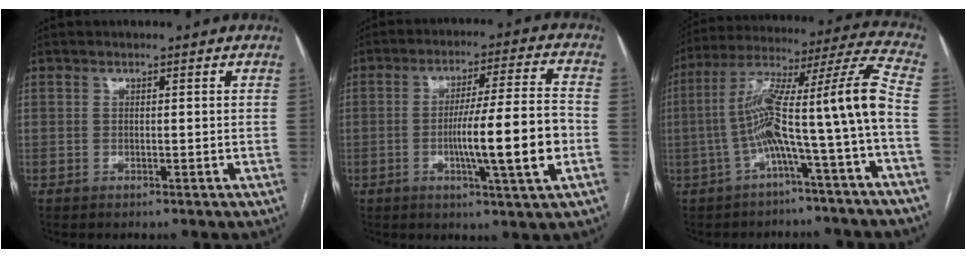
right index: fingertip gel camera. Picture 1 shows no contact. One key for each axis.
{"total": 13.0, "fx": -2.9, "fy": -0.4, "fz": 12.7, "tx": -0.206, "ty": -0.002, "tz": -0.051}
{"total": 15.1, "fx": -3.6, "fy": -1.0, "fz": 14.7, "tx": -0.245, "ty": 0.039, "tz": -0.067}